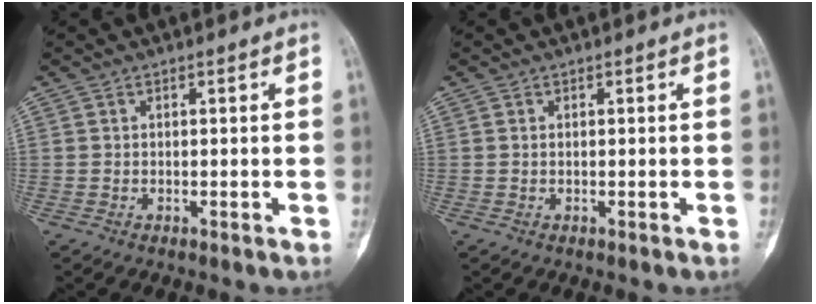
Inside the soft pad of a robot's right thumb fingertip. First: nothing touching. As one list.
[{"total": 0.0}]